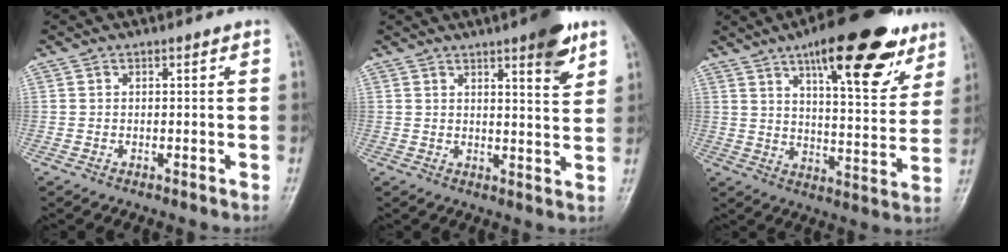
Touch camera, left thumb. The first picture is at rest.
{"total": 7.9, "force": [4.6, 1.7, 6.1], "torque": [-0.073, -0.024, 0.060]}
{"total": 21.3, "force": [12.3, 7.1, 15.9], "torque": [-0.193, -0.042, 0.183]}